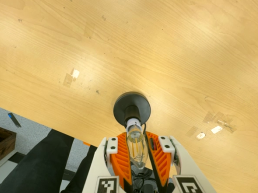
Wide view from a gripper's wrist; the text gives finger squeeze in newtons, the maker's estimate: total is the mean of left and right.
{"total": 12.9, "left": 12.8, "right": 13.0}